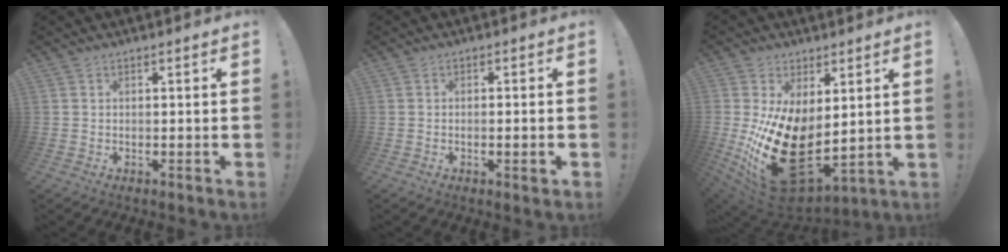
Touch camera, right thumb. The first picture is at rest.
{"total": 2.1, "force": [-0.7, 0.0, 2.0], "torque": [-0.030, -0.001, -0.010]}
{"total": 21.7, "force": [-1.7, 12.9, 17.4], "torque": [-0.312, -0.018, -0.003]}